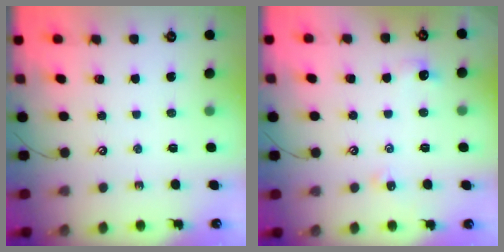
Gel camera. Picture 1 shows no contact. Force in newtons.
{"total": 2.2, "press": 2.1, "slide": 0.6}